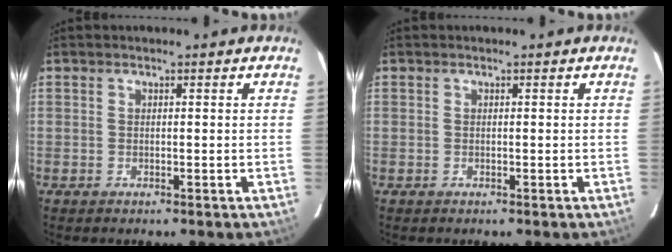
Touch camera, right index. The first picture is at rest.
{"total": 0.0}